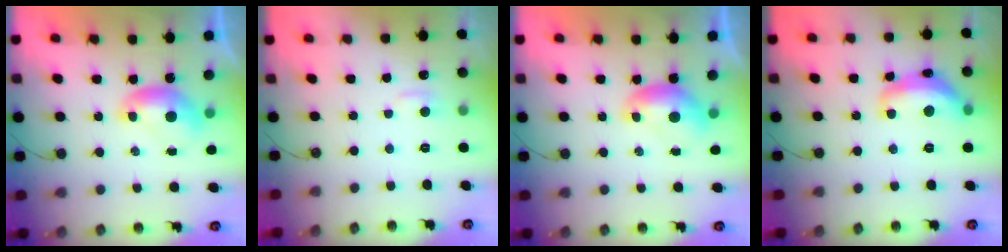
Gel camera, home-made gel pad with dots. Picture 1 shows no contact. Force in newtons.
{"total": 1.0, "press": 0.6, "slide": 0.8}
{"total": 0.0}
{"total": 7.4, "press": 7.3, "slide": 0.7}